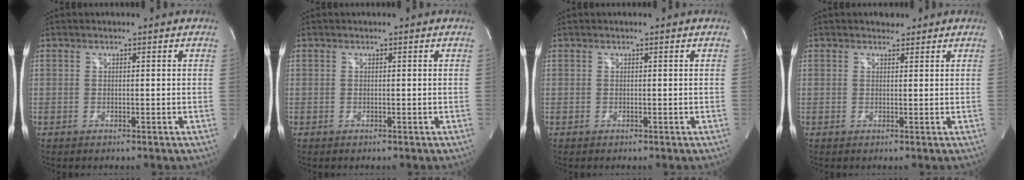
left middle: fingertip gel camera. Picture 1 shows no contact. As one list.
[{"total": 0.0}, {"total": 0.0}, {"total": 1.5, "force": [1.2, 0.9, 0.2], "torque": [-0.004, 0.002, 0.015]}]